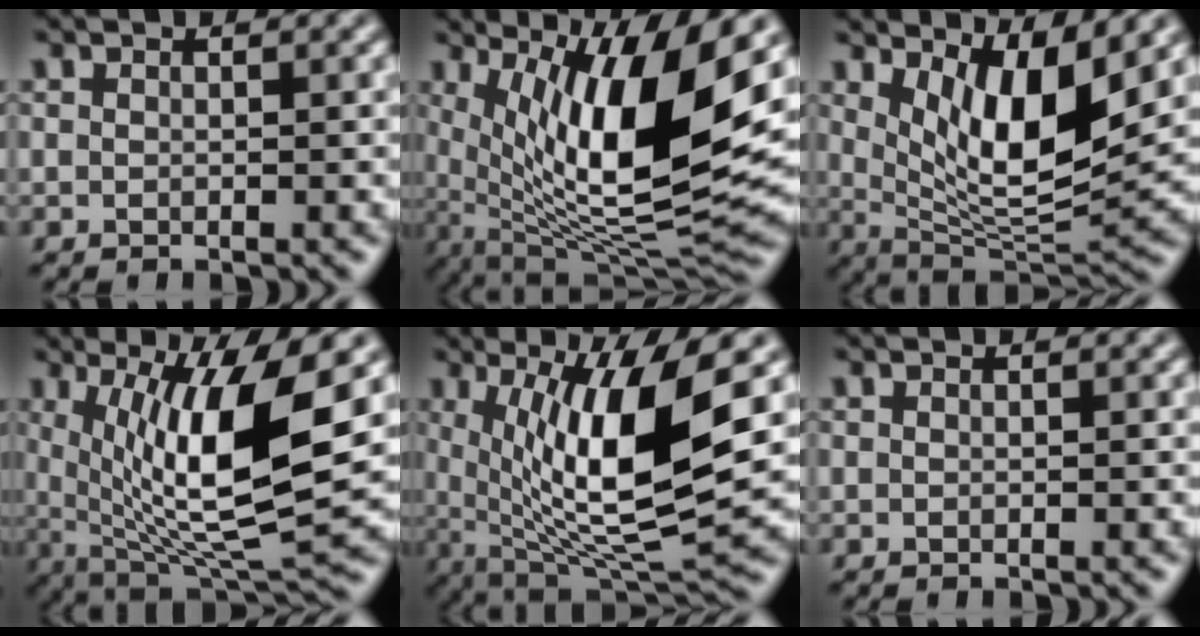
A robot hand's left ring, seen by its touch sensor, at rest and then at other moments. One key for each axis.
{"total": 13.1, "fx": 3.3, "fy": 3.9, "fz": 12.1, "tx": -0.203, "ty": -0.013, "tz": 0.064}
{"total": 8.2, "fx": 3.0, "fy": 2.7, "fz": 7.2, "tx": -0.121, "ty": -0.025, "tz": 0.059}
{"total": 11.3, "fx": 2.0, "fy": 3.1, "fz": 10.6, "tx": -0.177, "ty": -0.015, "tz": 0.043}
{"total": 11.4, "fx": 2.0, "fy": 3.1, "fz": 10.8, "tx": -0.181, "ty": -0.012, "tz": 0.040}
{"total": 0.0}